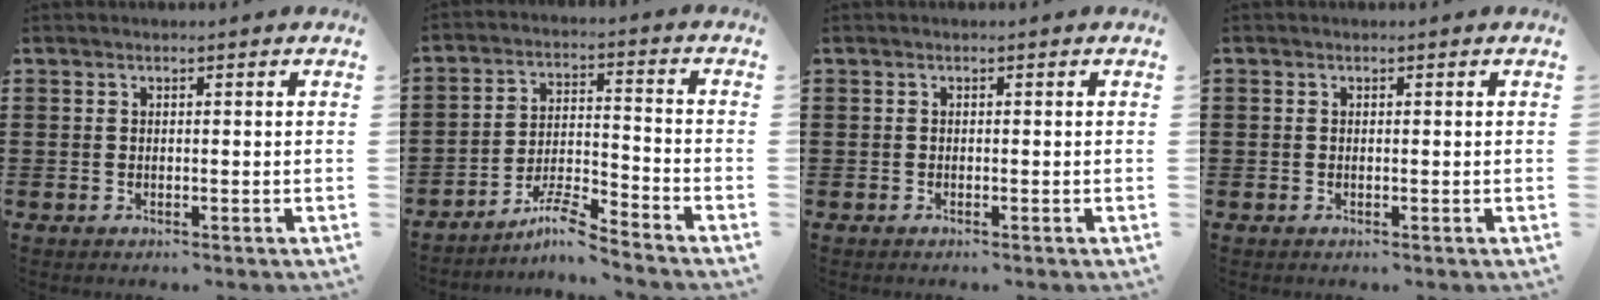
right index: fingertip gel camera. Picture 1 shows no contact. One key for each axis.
{"total": 6.9, "fx": -6.0, "fy": 0.4, "fz": 3.3, "tx": -0.069, "ty": -0.002, "tz": -0.115}
{"total": 0.0}
{"total": 0.0}